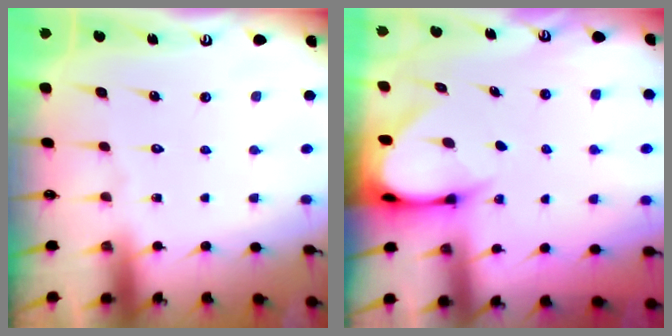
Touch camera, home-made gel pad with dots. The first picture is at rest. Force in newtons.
{"total": 4.3, "press": 4.2, "slide": 0.3}